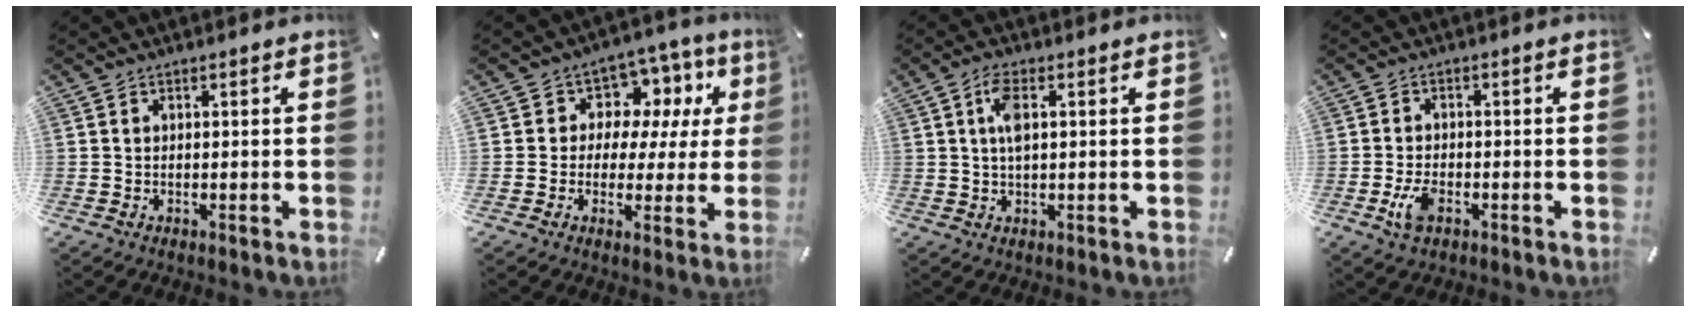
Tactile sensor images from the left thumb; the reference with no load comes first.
{"total": 8.8, "force": [2.4, 7.6, 3.8], "torque": [-0.056, -0.018, 0.045]}
{"total": 4.8, "force": [1.1, 1.9, 4.3], "torque": [-0.098, 0.006, 0.014]}
{"total": 5.0, "force": [-2.1, 2.7, 3.6], "torque": [-0.093, 0.000, -0.044]}